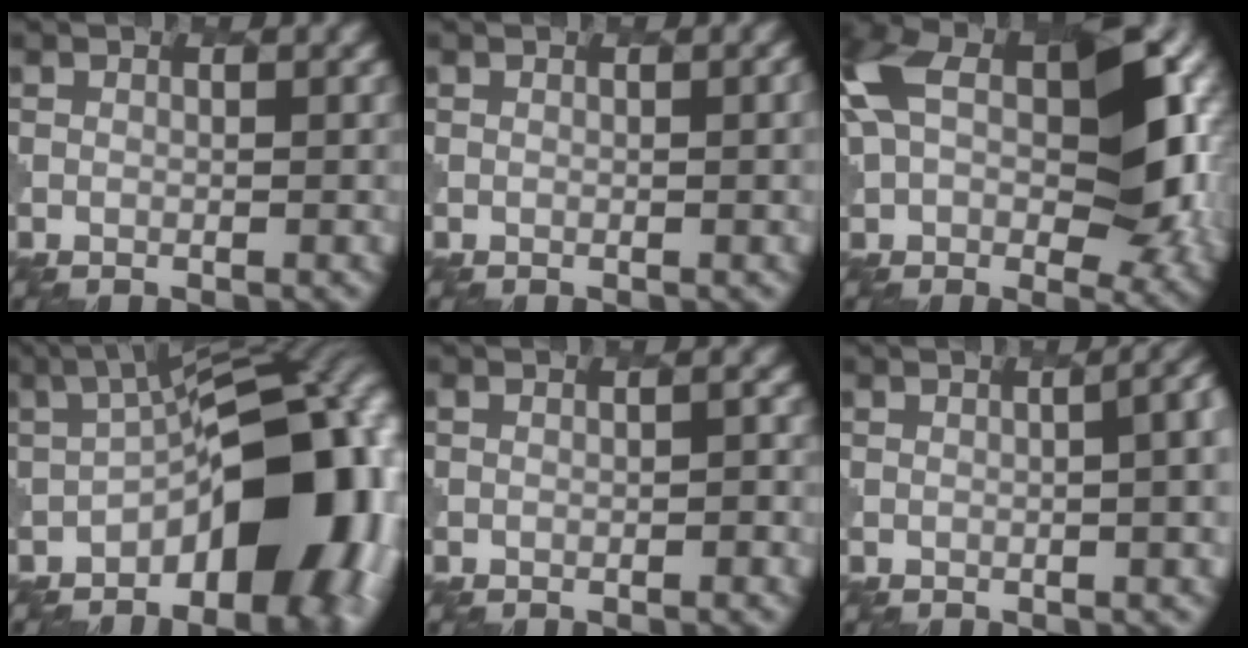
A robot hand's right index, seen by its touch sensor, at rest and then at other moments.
{"total": 1.2, "force": [0.0, 0.0, 1.2], "torque": [-0.011, 0.000, -0.001]}
{"total": 14.0, "force": [1.8, 8.3, 11.1], "torque": [-0.186, 0.021, 0.018]}
{"total": 14.1, "force": [-4.0, 6.9, 11.7], "torque": [-0.119, 0.015, -0.071]}
{"total": 1.4, "force": [-0.6, 0.6, 1.2], "torque": [-0.009, 0.004, -0.003]}
{"total": 9.2, "force": [0.5, 4.5, 8.1], "torque": [-0.008, 0.033, -0.015]}